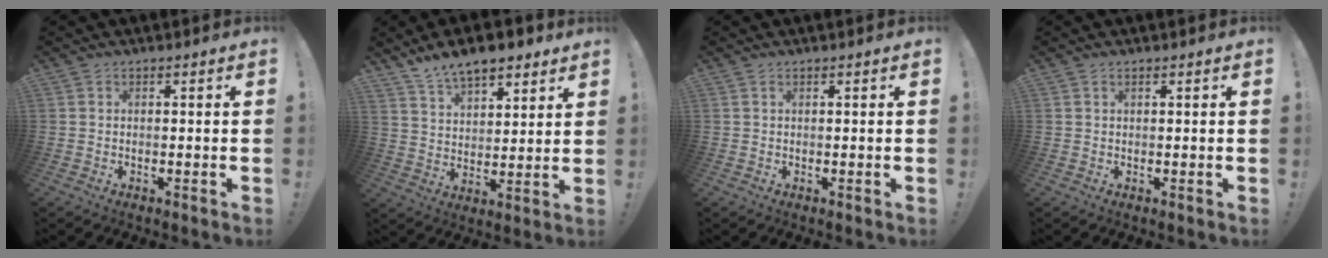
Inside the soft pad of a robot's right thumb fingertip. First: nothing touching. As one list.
[{"total": 10.9, "force": [8.5, 5.1, 4.6], "torque": [-0.084, -0.051, 0.159]}, {"total": 0.0}, {"total": 0.6, "force": [0.5, 0.0, 0.3], "torque": [0.001, -0.003, 0.008]}]